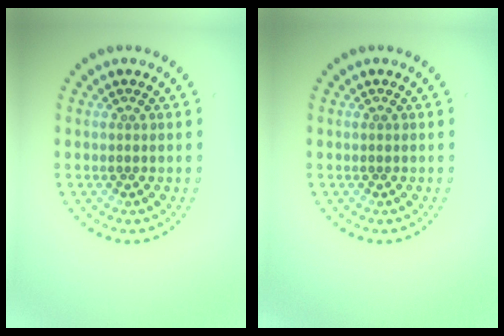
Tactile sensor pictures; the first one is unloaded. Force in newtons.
{"total": 0.0}